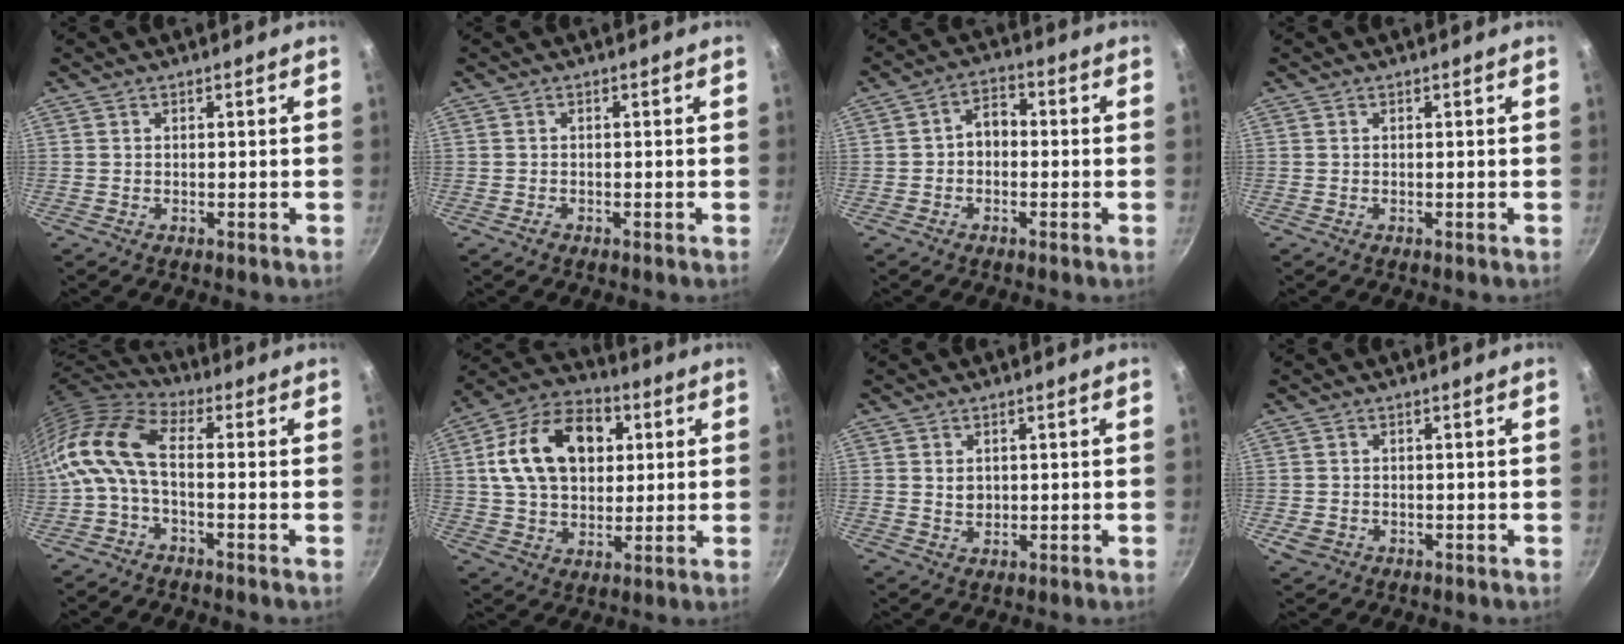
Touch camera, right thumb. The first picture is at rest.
{"total": 0.7, "force": [-0.6, 0.4, 0.2], "torque": [-0.005, 0.003, -0.009]}
{"total": 4.7, "force": [-0.7, 3.5, 3.1], "torque": [-0.028, 0.020, -0.019]}
{"total": 0.0}
{"total": 12.7, "force": [-1.5, 6.5, 10.8], "torque": [-0.233, 0.031, -0.048]}
{"total": 18.5, "force": [4.3, 12.7, 12.7], "torque": [-0.189, 0.015, 0.062]}
{"total": 2.6, "force": [0.4, 2.1, 1.5], "torque": [-0.019, 0.000, 0.008]}
{"total": 2.7, "force": [-0.8, 2.2, 1.2], "torque": [-0.023, 0.005, -0.007]}